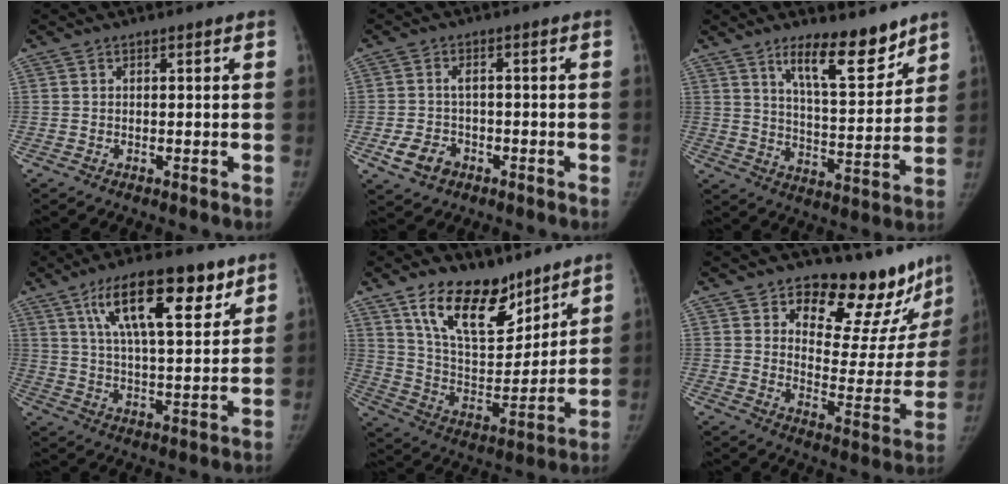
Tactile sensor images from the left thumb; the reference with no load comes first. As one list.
[{"total": 5.2, "force": [-2.4, 3.8, 2.6], "torque": [-0.044, 0.014, -0.035]}, {"total": 12.3, "force": [8.8, 3.5, 7.8], "torque": [-0.096, -0.072, 0.151]}, {"total": 17.7, "force": [9.5, 6.1, 13.5], "torque": [-0.194, -0.029, 0.162]}, {"total": 18.2, "force": [12.3, 9.0, 9.9], "torque": [-0.117, -0.075, 0.223]}, {"total": 20.6, "force": [16.0, 9.3, 9.2], "torque": [-0.056, -0.115, 0.207]}]